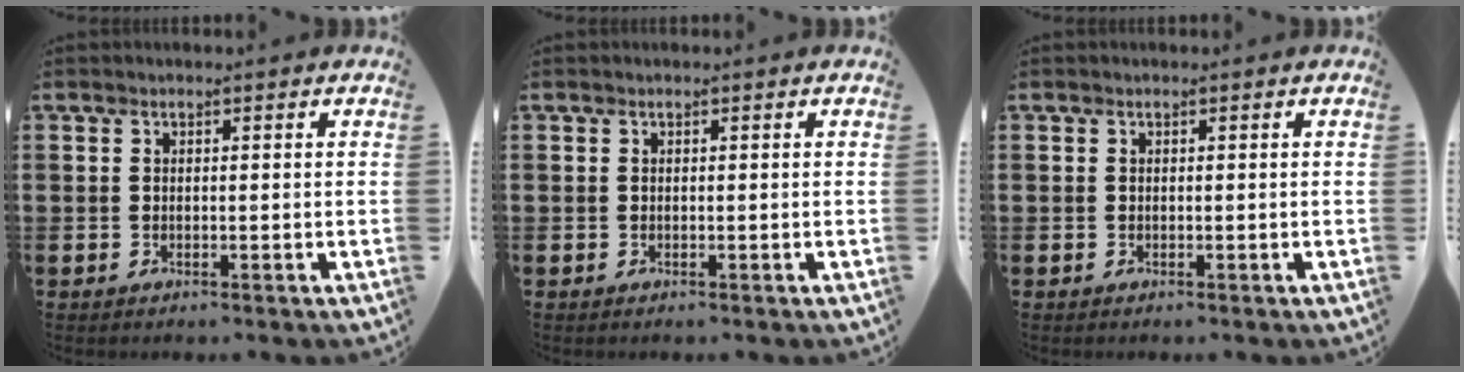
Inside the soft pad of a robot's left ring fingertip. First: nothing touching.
{"total": 0.0}
{"total": 0.0}